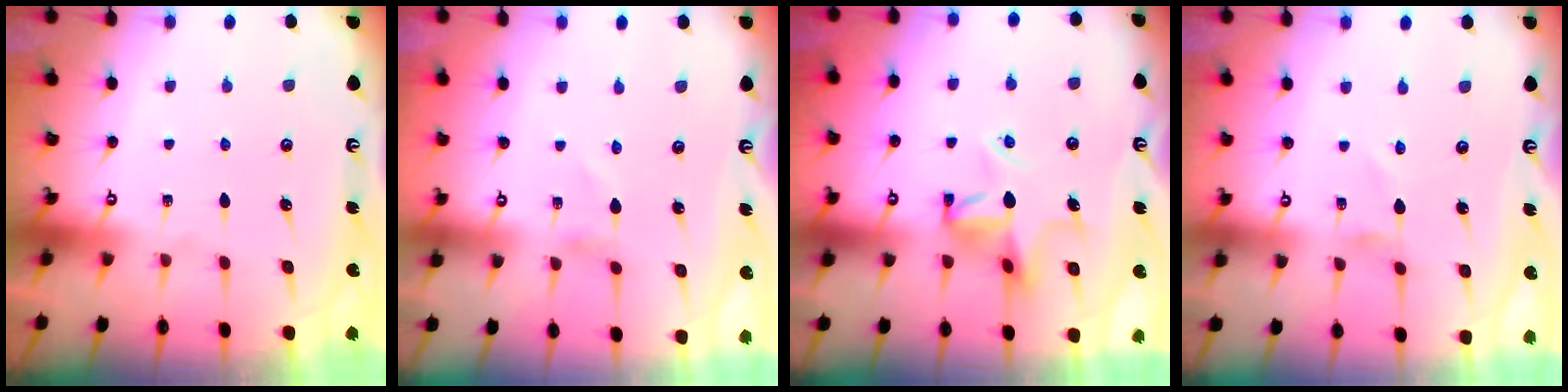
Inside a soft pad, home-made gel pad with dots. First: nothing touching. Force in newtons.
{"total": 1.2, "press": 1.2, "slide": 0.1}
{"total": 7.7, "press": 7.7, "slide": 1.1}
{"total": 0.0}